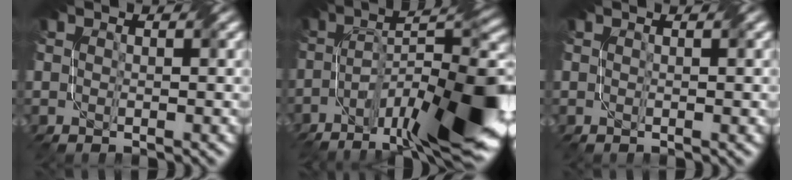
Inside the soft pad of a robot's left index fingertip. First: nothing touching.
{"total": 14.7, "force": [-6.9, 3.3, 12.5], "torque": [-0.201, 0.002, -0.116]}
{"total": 1.0, "force": [0.5, 0.3, 0.9], "torque": [-0.009, 0.000, -0.001]}